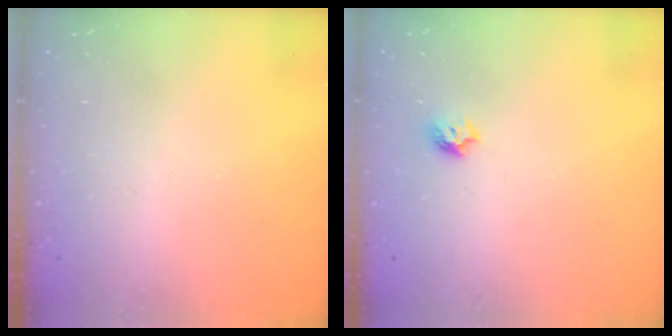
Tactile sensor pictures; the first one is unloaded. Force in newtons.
{"total": 5.1, "press": 5.1, "slide": 0.6}